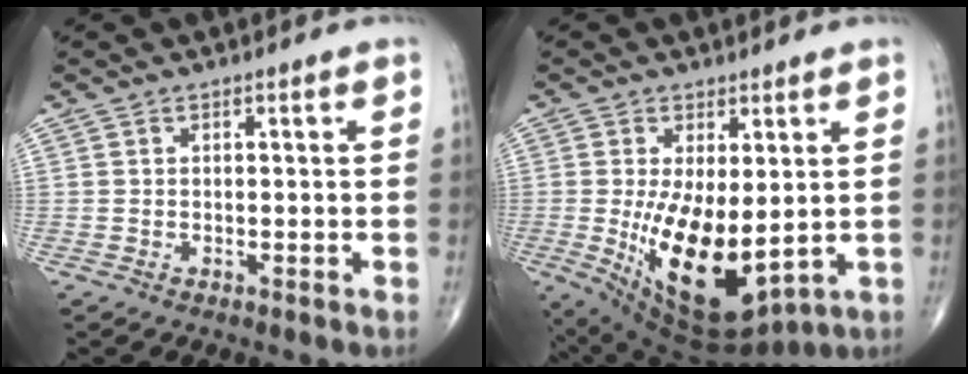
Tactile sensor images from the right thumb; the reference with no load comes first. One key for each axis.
{"total": 15.5, "fx": -1.3, "fy": 7.0, "fz": 13.7, "tx": -0.229, "ty": -0.030, "tz": 0.004}